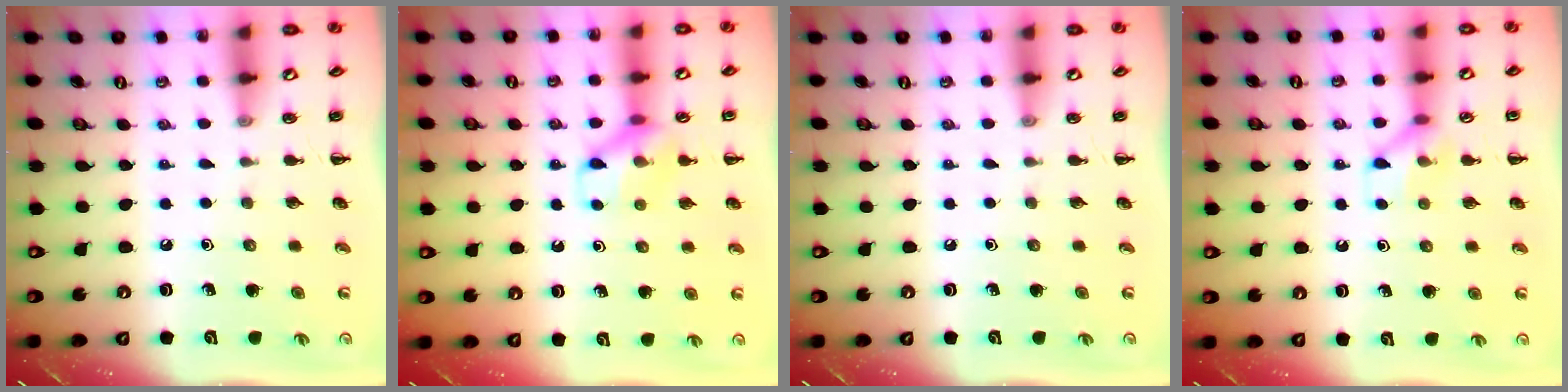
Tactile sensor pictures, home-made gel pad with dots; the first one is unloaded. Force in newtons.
{"total": 11.3, "press": 11.2, "slide": 0.8}
{"total": 0.0}
{"total": 8.4, "press": 8.3, "slide": 0.5}